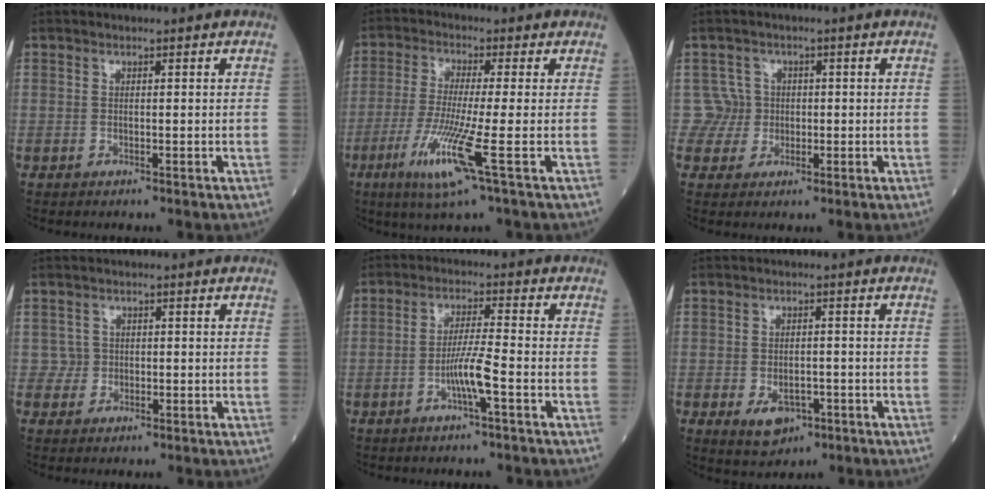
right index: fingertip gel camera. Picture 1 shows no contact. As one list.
[{"total": 9.2, "force": [-3.6, -0.9, 8.5], "torque": [-0.176, -0.030, -0.074]}, {"total": 3.4, "force": [0.3, 3.3, -0.9], "torque": [0.039, 0.009, 0.000]}, {"total": 1.7, "force": [0.1, 1.7, -0.3], "torque": [0.016, 0.007, 0.000]}, {"total": 4.8, "force": [-2.0, -0.5, 4.3], "torque": [-0.088, 0.002, -0.039]}, {"total": 4.8, "force": [-2.1, 3.2, 2.9], "torque": [-0.043, 0.000, -0.022]}]